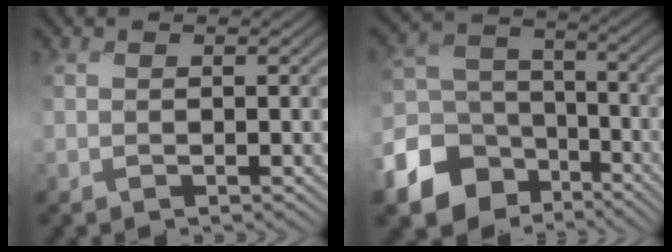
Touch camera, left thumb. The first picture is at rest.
{"total": 14.3, "force": [-8.5, 10.7, 4.1], "torque": [-0.139, -0.041, -0.152]}